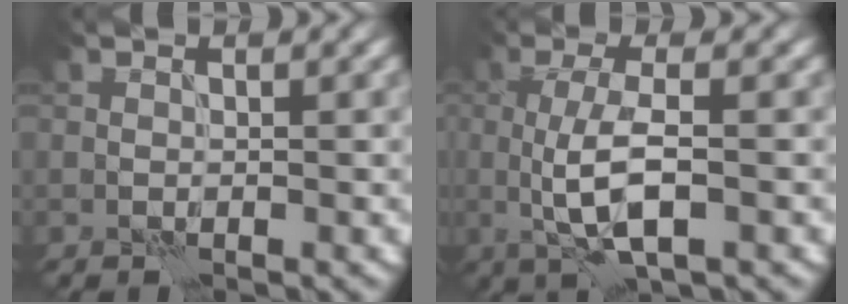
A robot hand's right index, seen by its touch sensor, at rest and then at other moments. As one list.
[{"total": 5.0, "force": [-0.4, 1.4, 4.8], "torque": [-0.096, -0.003, -0.006]}]